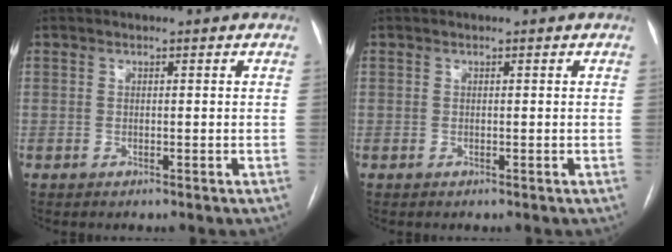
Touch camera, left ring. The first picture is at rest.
{"total": 0.0}